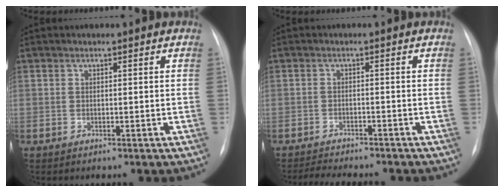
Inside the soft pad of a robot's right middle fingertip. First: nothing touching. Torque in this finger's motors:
{"motor_torque": [0.26, -0.27, 0.02, 0.01]}